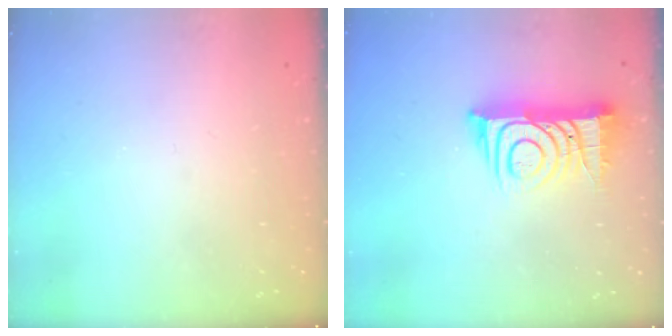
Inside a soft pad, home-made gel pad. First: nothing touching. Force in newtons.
{"total": 13.7, "press": 13.7, "slide": 0.8}